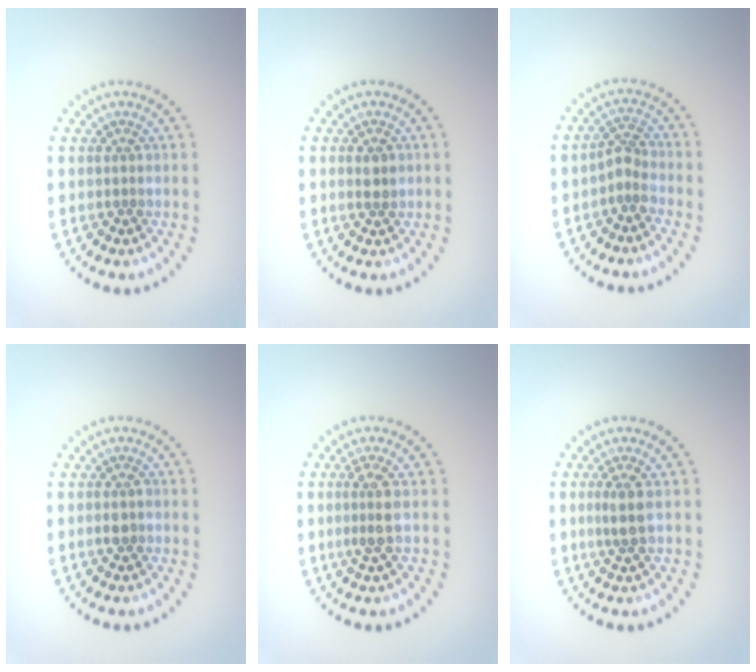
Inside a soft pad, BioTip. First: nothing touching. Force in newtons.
{"total": 1.4, "press": 1.4, "slide": 0.3}
{"total": 1.9, "press": 1.4, "slide": 1.3}
{"total": 1.1, "press": 1.0, "slide": 0.3}
{"total": 2.1, "press": 1.7, "slide": 1.2}
{"total": 2.0, "press": 1.7, "slide": 1.0}